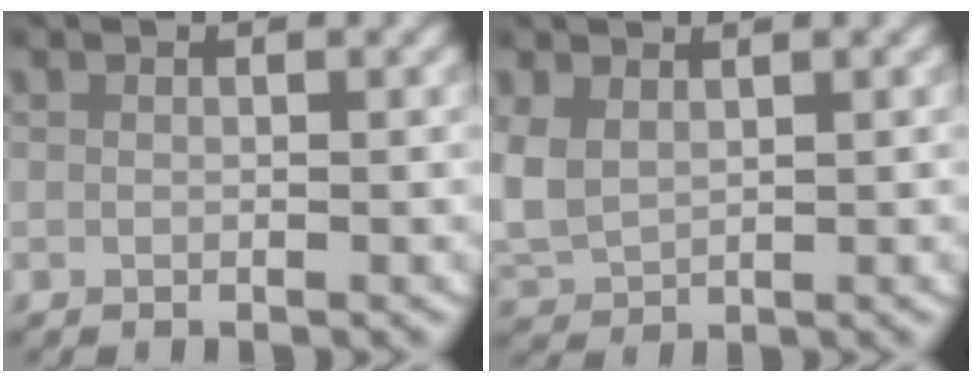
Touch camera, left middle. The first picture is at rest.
{"total": 5.3, "force": [0.8, 4.6, 2.4], "torque": [-0.093, -0.015, 0.022]}